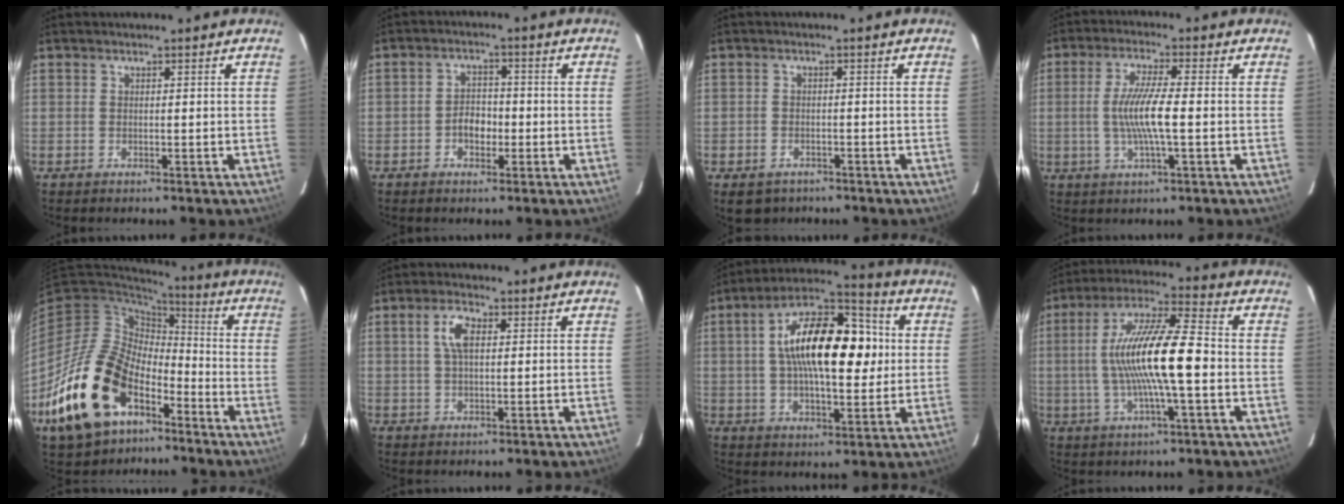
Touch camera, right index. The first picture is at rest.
{"total": 3.8, "force": [-1.4, 2.8, 2.2], "torque": [-0.039, 0.010, -0.022]}
{"total": 5.0, "force": [-3.2, 3.6, 1.5], "torque": [-0.037, -0.001, -0.044]}
{"total": 8.1, "force": [-0.9, 0.6, 8.0], "torque": [-0.154, -0.003, -0.017]}
{"total": 22.4, "force": [-11.5, 13.6, 13.7], "torque": [-0.285, 0.000, -0.196]}
{"total": 4.6, "force": [1.1, 2.1, 4.0], "torque": [-0.077, 0.011, 0.022]}
{"total": 19.7, "force": [2.6, 9.0, 17.4], "torque": [-0.297, 0.033, 0.035]}
{"total": 15.6, "force": [-1.2, 2.0, 15.4], "torque": [-0.287, 0.013, -0.027]}